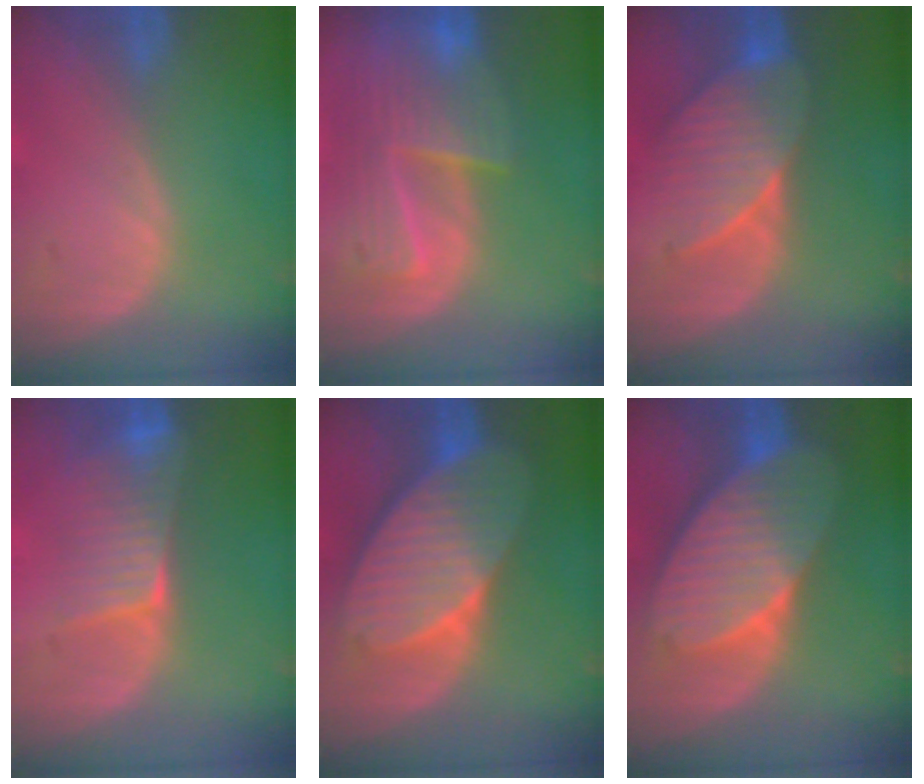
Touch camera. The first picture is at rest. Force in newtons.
{"total": 9.9, "press": 8.6, "slide": 5.0}
{"total": 7.5, "press": 7.4, "slide": 0.5}
{"total": 6.5, "press": 6.2, "slide": 2.0}
{"total": 10.9, "press": 10.9, "slide": 0.5}
{"total": 10.9, "press": 10.9, "slide": 0.5}